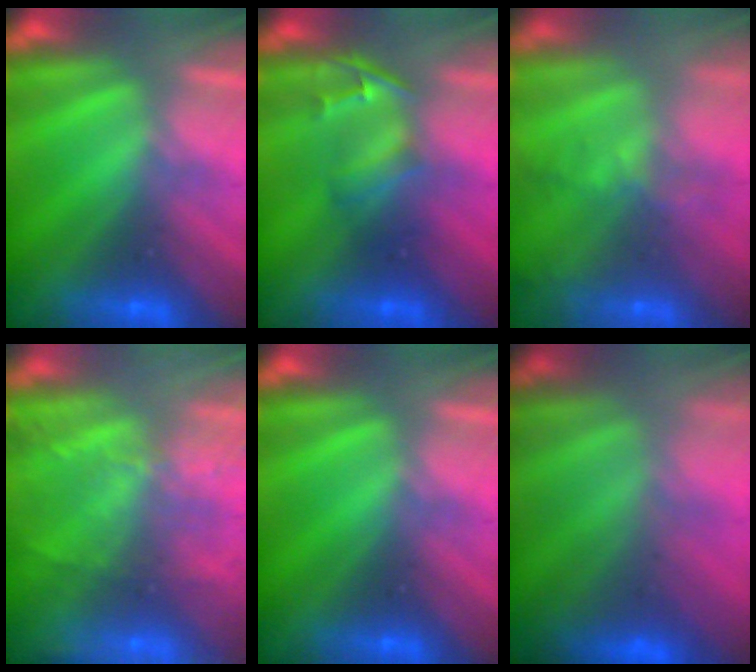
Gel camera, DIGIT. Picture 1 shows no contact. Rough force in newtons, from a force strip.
{"total": 2.4}
{"total": 8.3}
{"total": 8.7}
{"total": 0.0}
{"total": 3.5}